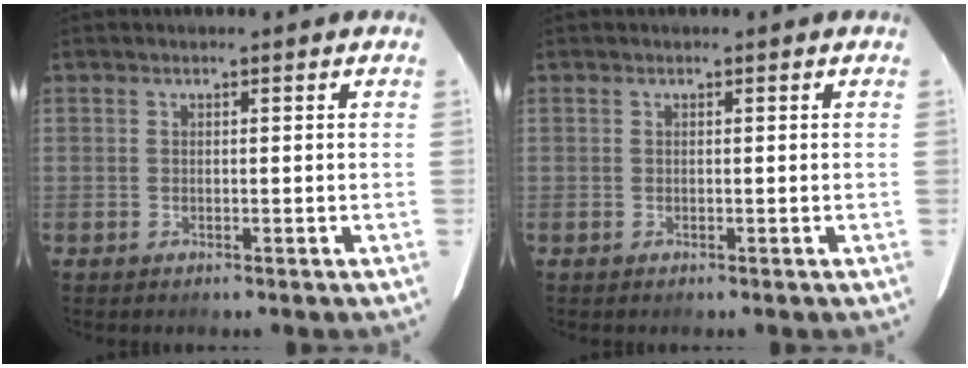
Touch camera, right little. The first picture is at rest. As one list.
[{"total": 0.0}]